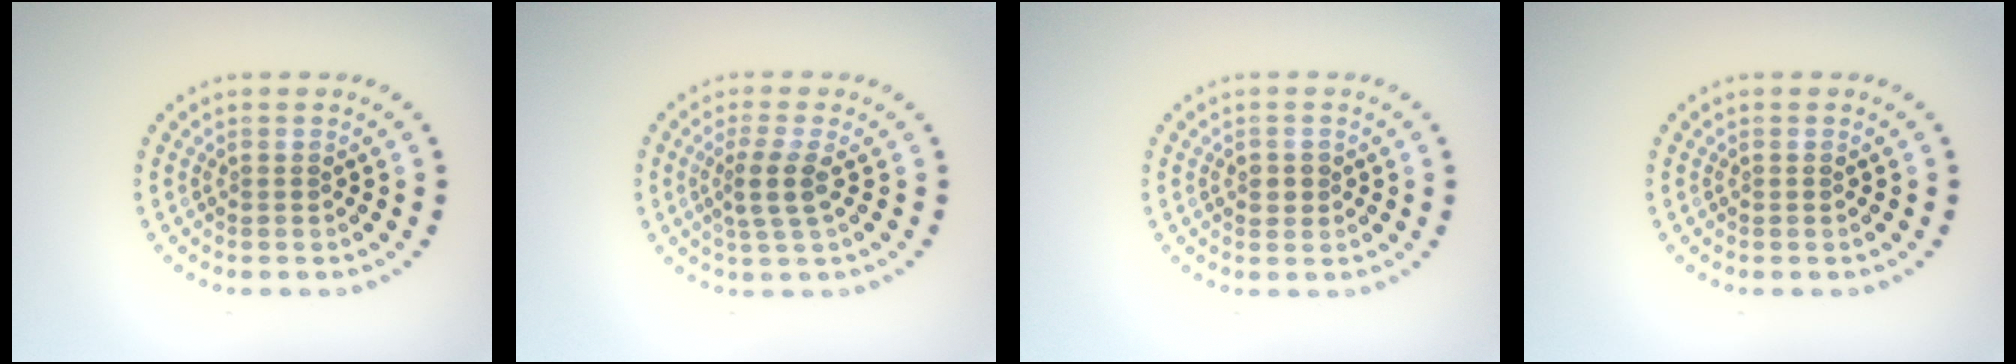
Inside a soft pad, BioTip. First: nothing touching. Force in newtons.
{"total": 2.5, "press": 2.0, "slide": 1.5}
{"total": 1.2, "press": 1.2, "slide": 0.4}
{"total": 0.0}